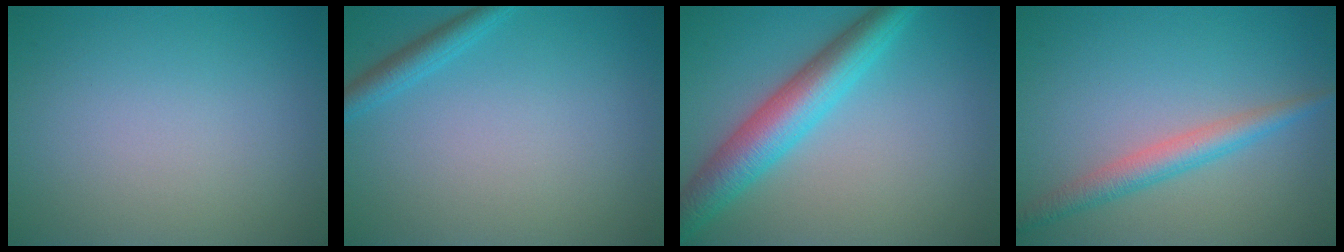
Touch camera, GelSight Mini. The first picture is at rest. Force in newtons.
{"total": 1.9, "press": 1.9, "slide": 0.2}
{"total": 6.3, "press": 6.3, "slide": 0.0}
{"total": 2.9, "press": 2.9, "slide": 0.1}